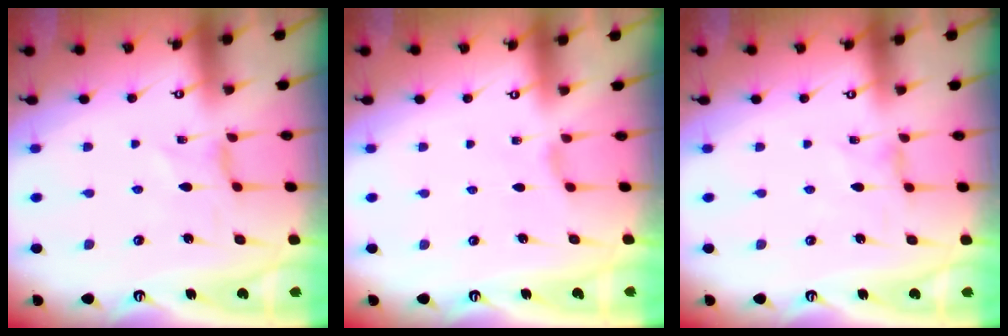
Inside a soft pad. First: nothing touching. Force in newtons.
{"total": 2.4, "press": 2.3, "slide": 0.6}
{"total": 1.2, "press": 1.2, "slide": 0.1}